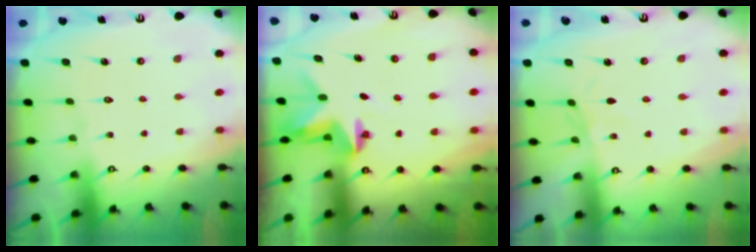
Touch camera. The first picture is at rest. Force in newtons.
{"total": 3.1, "press": 3.1, "slide": 0.2}
{"total": 2.2, "press": 2.2, "slide": 0.3}